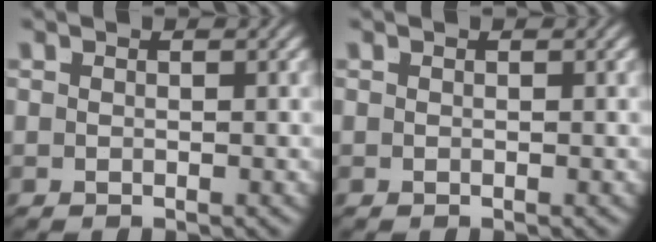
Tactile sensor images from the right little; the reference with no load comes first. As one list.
[{"total": 0.0}]